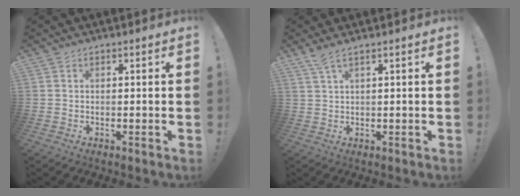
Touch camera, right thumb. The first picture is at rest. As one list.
[{"total": 3.3, "force": [2.2, 0.2, 2.5], "torque": [-0.051, -0.008, 0.039]}]